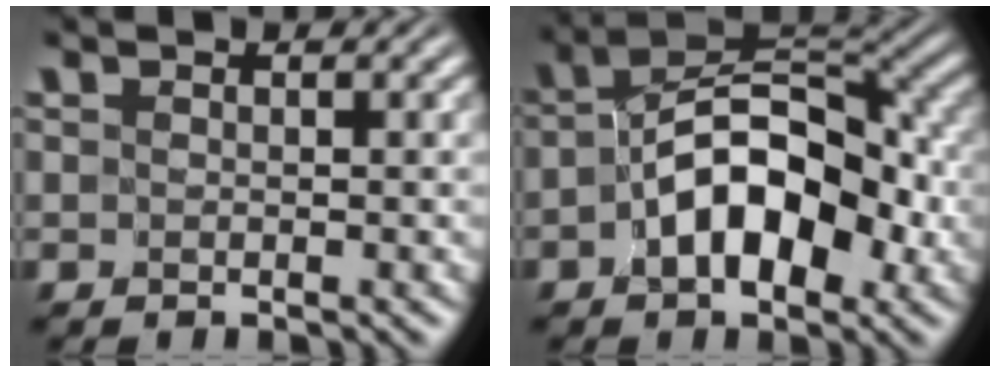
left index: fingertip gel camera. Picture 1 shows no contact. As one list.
[{"total": 8.1, "force": [-2.0, 4.6, 6.4], "torque": [-0.093, 0.018, -0.040]}]